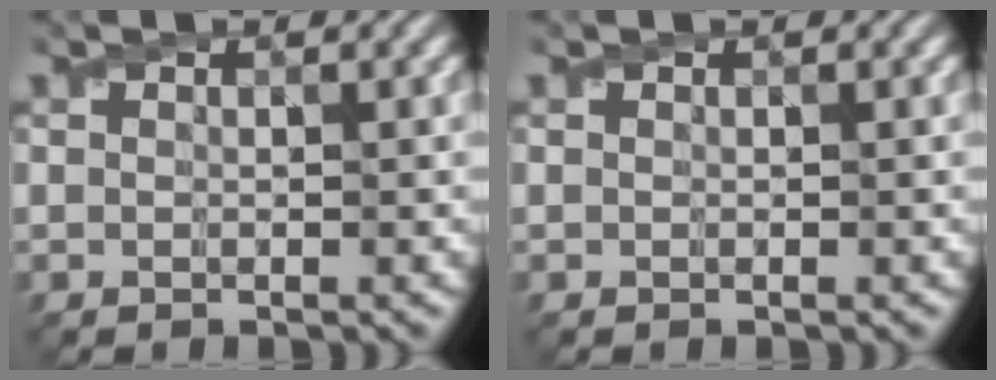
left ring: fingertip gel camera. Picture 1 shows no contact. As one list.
[{"total": 0.0}]